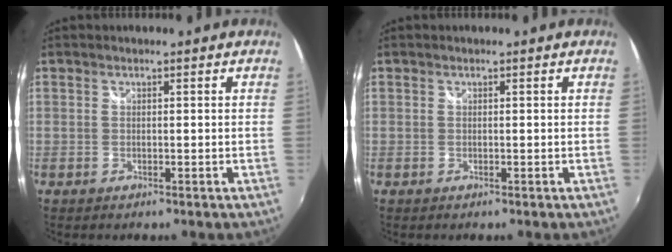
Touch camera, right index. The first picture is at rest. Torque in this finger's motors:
{"motor_torque": [-0.01, 0.01, 0.00, 0.00]}